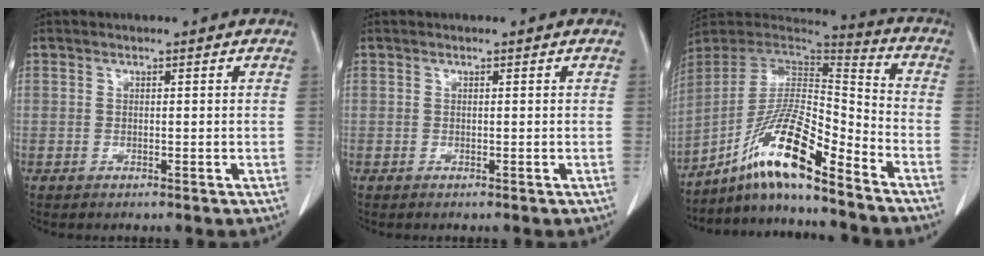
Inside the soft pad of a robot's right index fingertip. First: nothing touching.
{"total": 0.0}
{"total": 15.3, "force": [-10.7, 1.0, 10.9], "torque": [-0.203, 0.008, -0.192]}